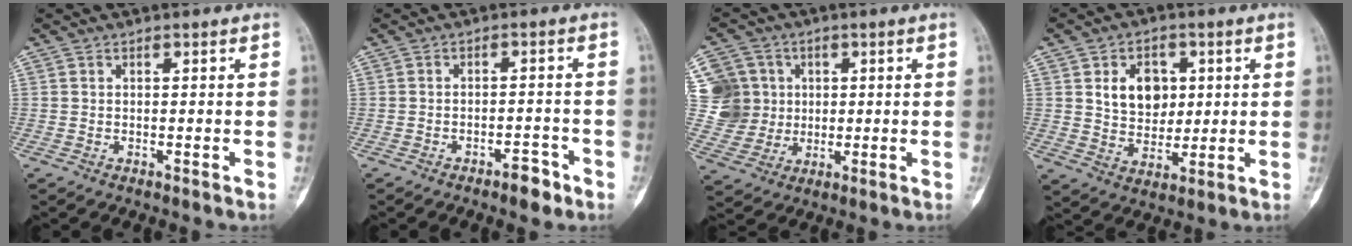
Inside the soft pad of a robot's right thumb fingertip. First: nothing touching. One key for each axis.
{"total": 3.5, "fx": -2.5, "fy": 1.4, "fz": 2.1, "tx": -0.022, "ty": 0.020, "tz": -0.036}
{"total": 12.0, "fx": 2.2, "fy": 11.4, "fz": 3.3, "tx": -0.044, "ty": 0.015, "tz": 0.050}
{"total": 9.5, "fx": 2.5, "fy": 7.2, "fz": 5.7, "tx": -0.049, "ty": -0.011, "tz": 0.048}